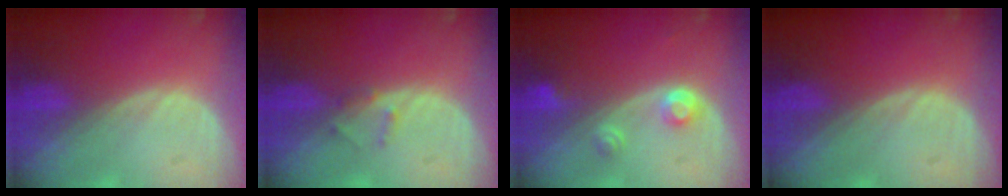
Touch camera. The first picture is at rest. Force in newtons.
{"total": 1.3, "press": 1.1, "slide": 0.8}
{"total": 3.0, "press": 2.8, "slide": 0.9}
{"total": 0.0}